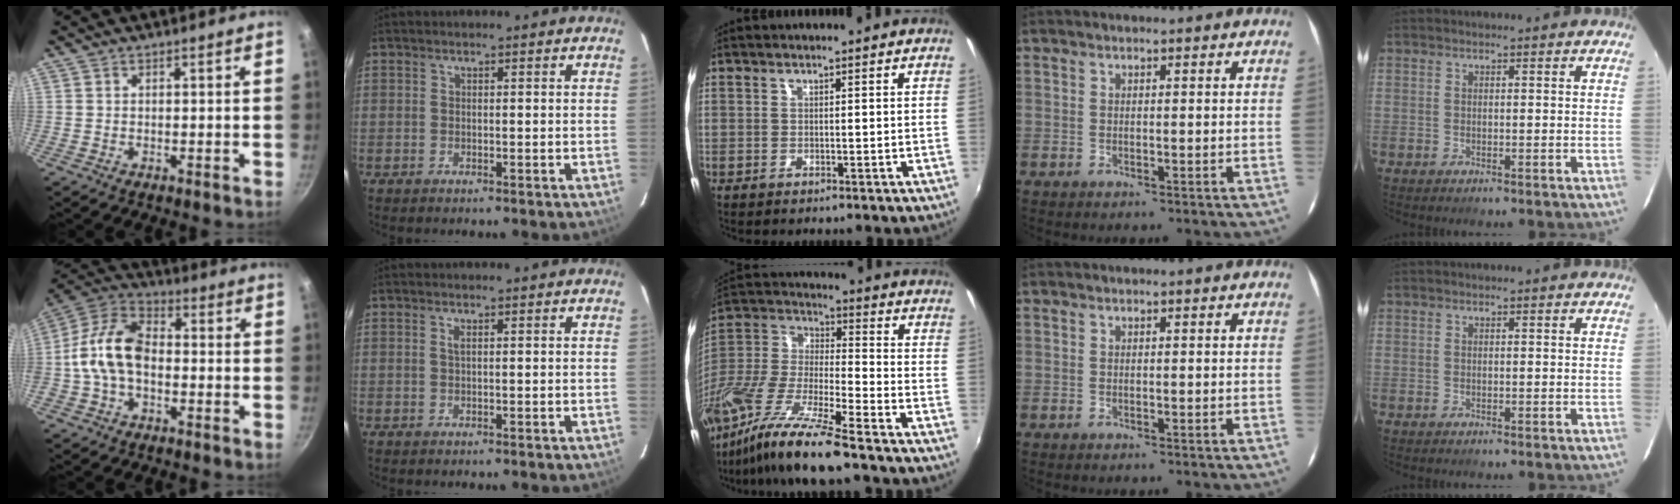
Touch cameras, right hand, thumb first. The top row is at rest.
{"thumb": {"total": 12.3, "force": [-1.6, 7.8, 9.4], "torque": [-0.165, 0.043, -0.051]}, "index": {"total": 0.7, "force": [0.3, 0.0, 0.6], "torque": [-0.013, 0.002, 0.004]}, "middle": {"total": 19.7, "force": [-14.6, 2.1, 13.1], "torque": [-0.257, -0.028, -0.284]}}